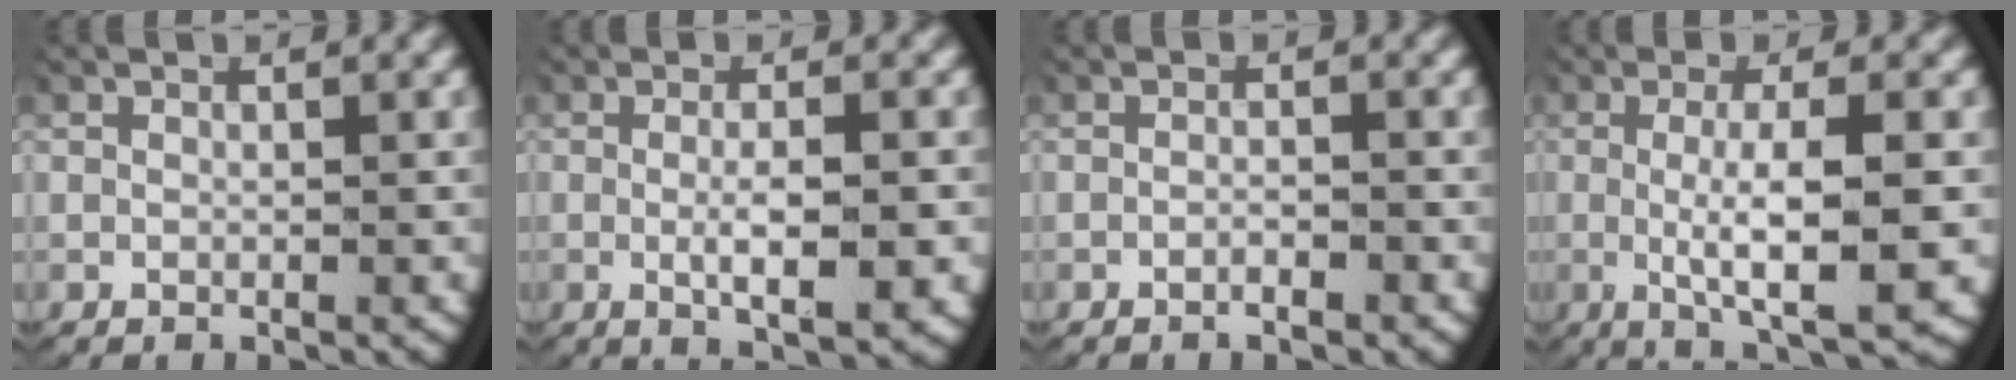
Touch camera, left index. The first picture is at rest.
{"total": 4.5, "force": [-0.9, 1.1, 4.3], "torque": [-0.076, -0.010, -0.010]}
{"total": 1.4, "force": [-1.1, 0.3, 0.8], "torque": [-0.013, -0.001, -0.021]}
{"total": 7.1, "force": [-1.9, 2.0, 6.5], "torque": [-0.119, -0.022, -0.017]}